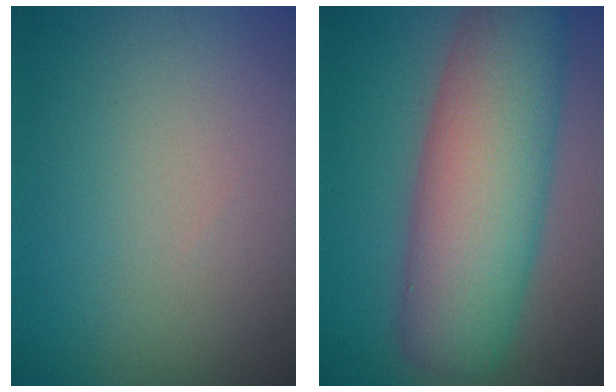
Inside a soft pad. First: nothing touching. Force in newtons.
{"total": 11.0, "press": 11.0, "slide": 0.7}